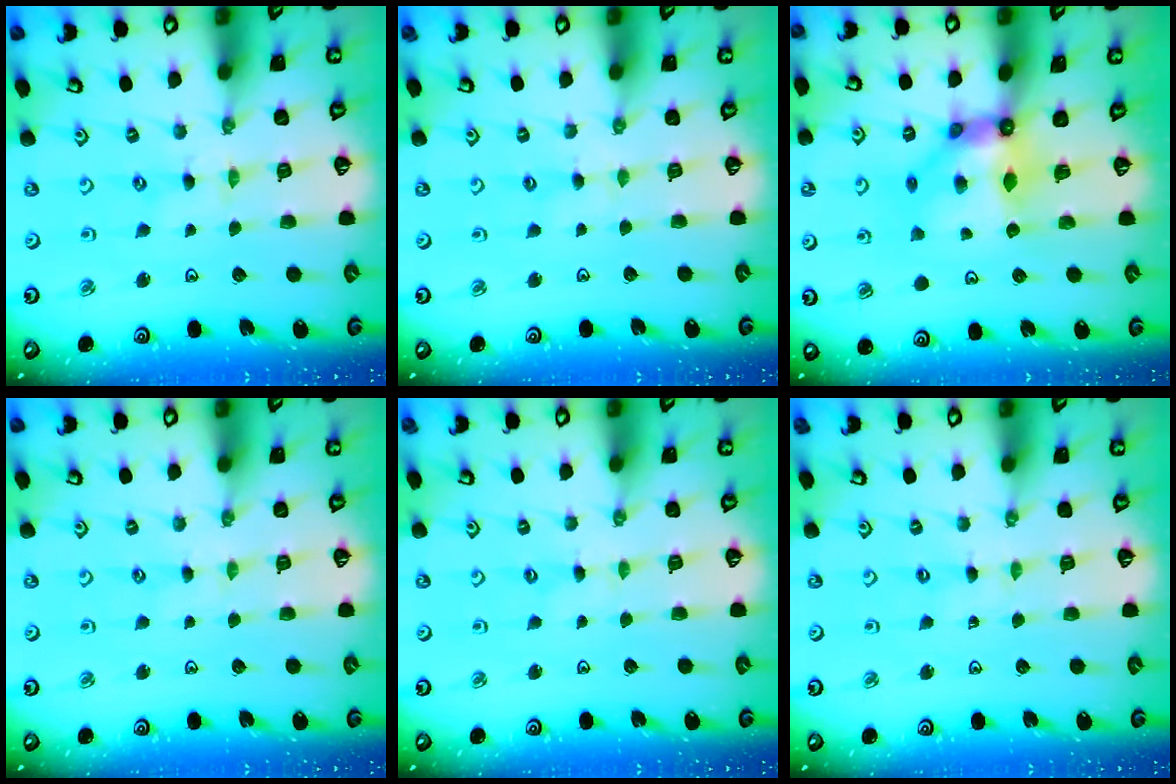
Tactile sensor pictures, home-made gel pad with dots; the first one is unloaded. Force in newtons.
{"total": 2.0, "press": 1.9, "slide": 0.3}
{"total": 7.7, "press": 7.6, "slide": 0.6}
{"total": 0.7, "press": 0.7, "slide": 0.2}
{"total": 0.8, "press": 0.7, "slide": 0.2}
{"total": 1.0, "press": 1.0, "slide": 0.2}